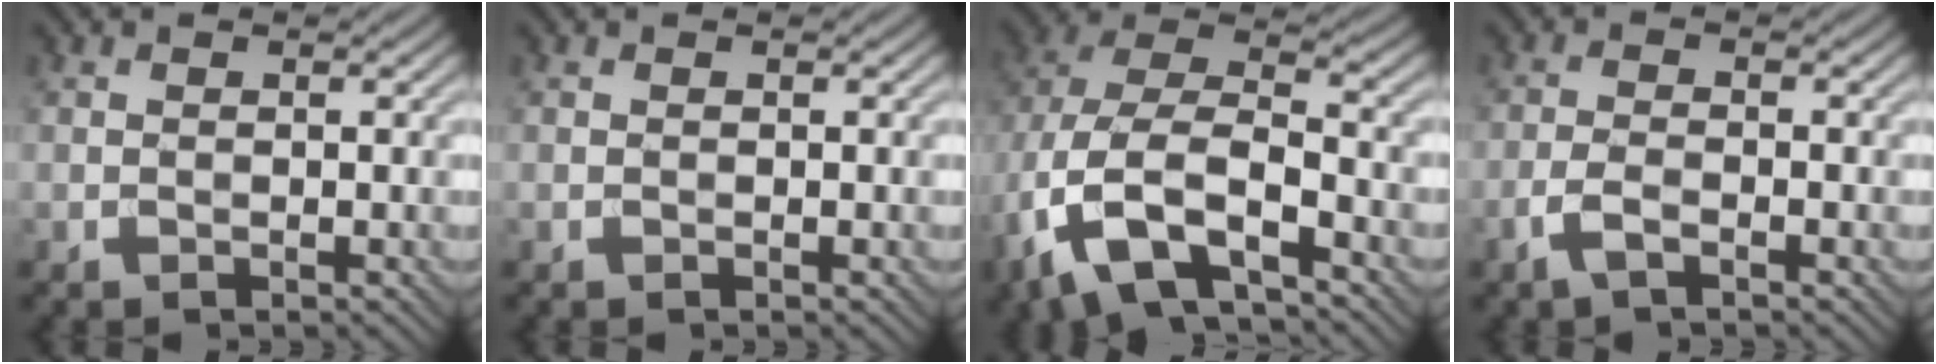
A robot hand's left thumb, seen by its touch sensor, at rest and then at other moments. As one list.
[{"total": 0.0}, {"total": 13.9, "force": [-6.0, 7.2, 10.2], "torque": [-0.250, -0.025, -0.110]}, {"total": 2.6, "force": [-1.5, 0.7, 1.9], "torque": [-0.050, 0.005, -0.035]}]